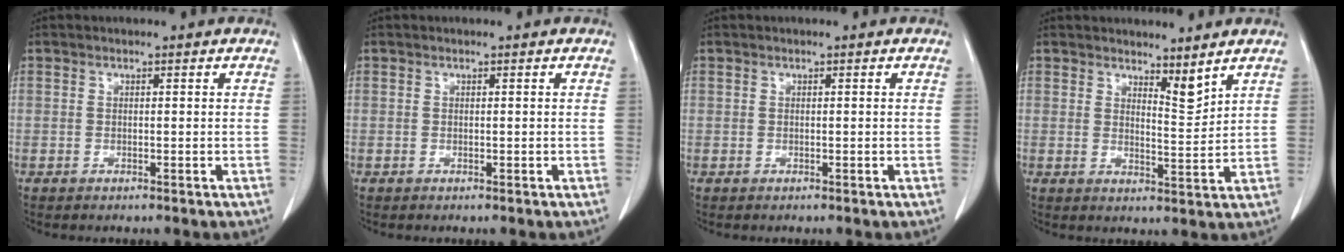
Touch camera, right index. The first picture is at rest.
{"total": 0.0}
{"total": 0.0}
{"total": 3.9, "force": [3.4, 0.6, 1.9], "torque": [-0.029, -0.019, 0.059]}